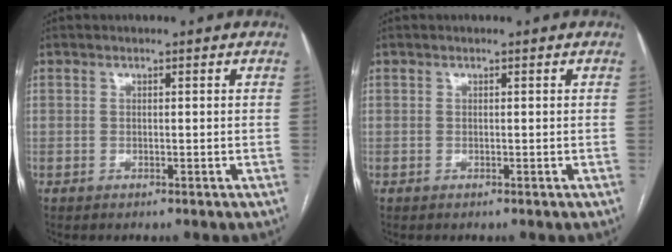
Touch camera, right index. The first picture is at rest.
{"total": 0.0}